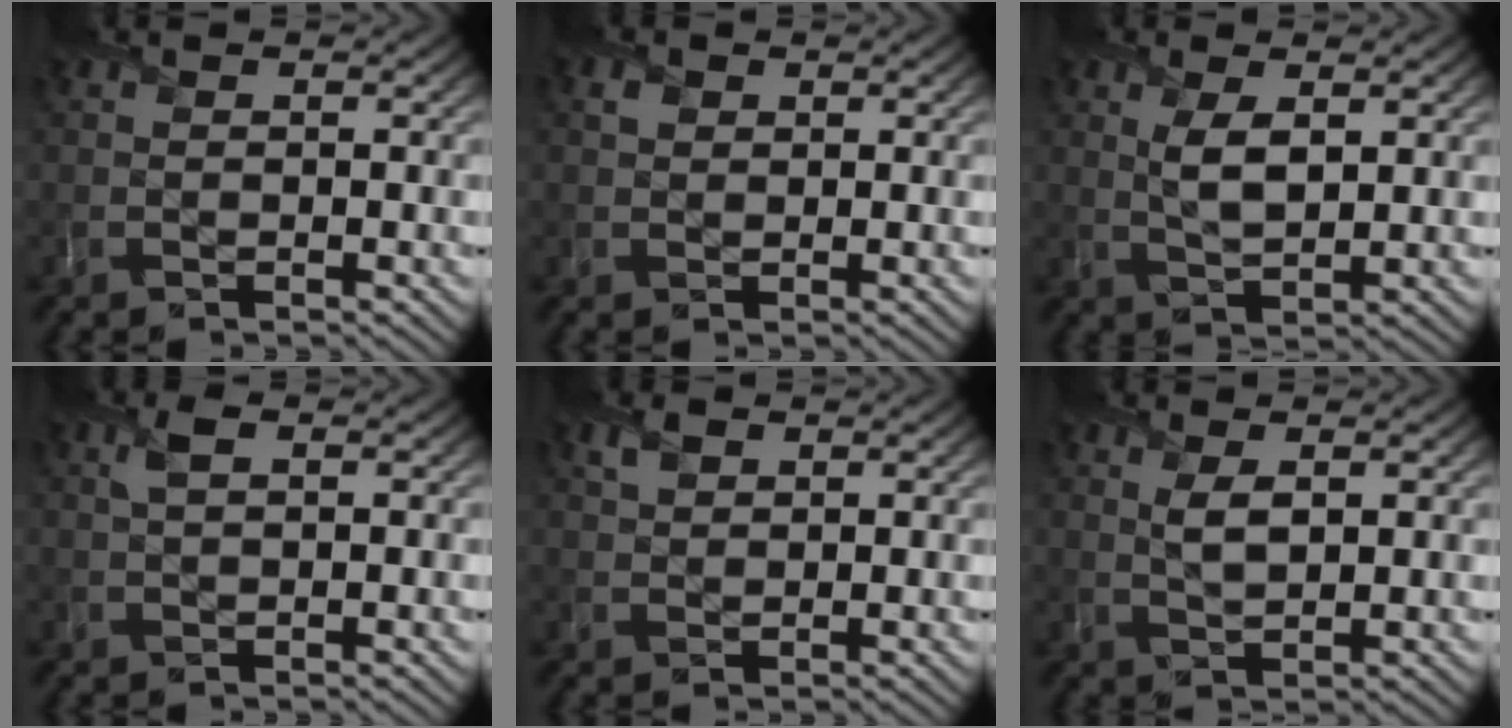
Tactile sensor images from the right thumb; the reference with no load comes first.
{"total": 1.1, "force": [0.6, 1.0, 0.2], "torque": [-0.006, 0.002, 0.010]}
{"total": 3.8, "force": [1.3, 1.6, 3.1], "torque": [-0.071, -0.003, 0.028]}
{"total": 1.6, "force": [0.5, 0.7, 1.3], "torque": [-0.033, 0.006, 0.010]}
{"total": 1.7, "force": [1.1, 1.1, 0.6], "torque": [-0.018, 0.003, 0.022]}
{"total": 2.6, "force": [1.0, 1.1, 2.1], "torque": [-0.047, -0.003, 0.023]}